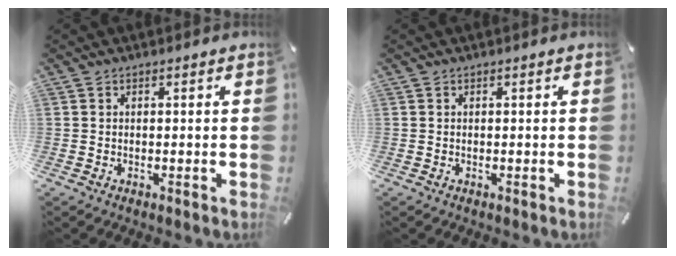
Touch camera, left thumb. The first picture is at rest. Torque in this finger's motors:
{"motor_torque": [0.00, 0.00, 0.00, 0.00, 0.00]}